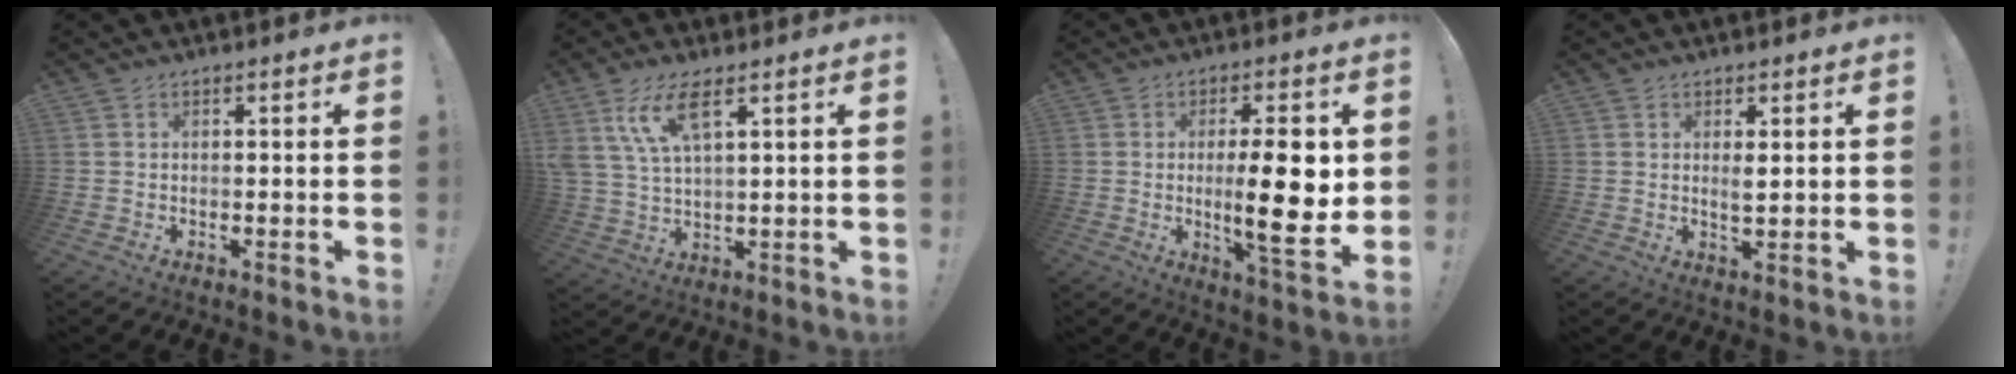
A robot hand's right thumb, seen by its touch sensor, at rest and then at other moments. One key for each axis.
{"total": 10.7, "fx": 5.7, "fy": 3.7, "fz": 8.3, "tx": -0.167, "ty": -0.014, "tz": 0.105}
{"total": 16.0, "fx": 0.5, "fy": 3.5, "fz": 15.6, "tx": -0.244, "ty": -0.021, "tz": -0.001}
{"total": 2.6, "fx": 1.0, "fy": 0.7, "fz": 2.2, "tx": -0.026, "ty": -0.012, "tz": 0.014}